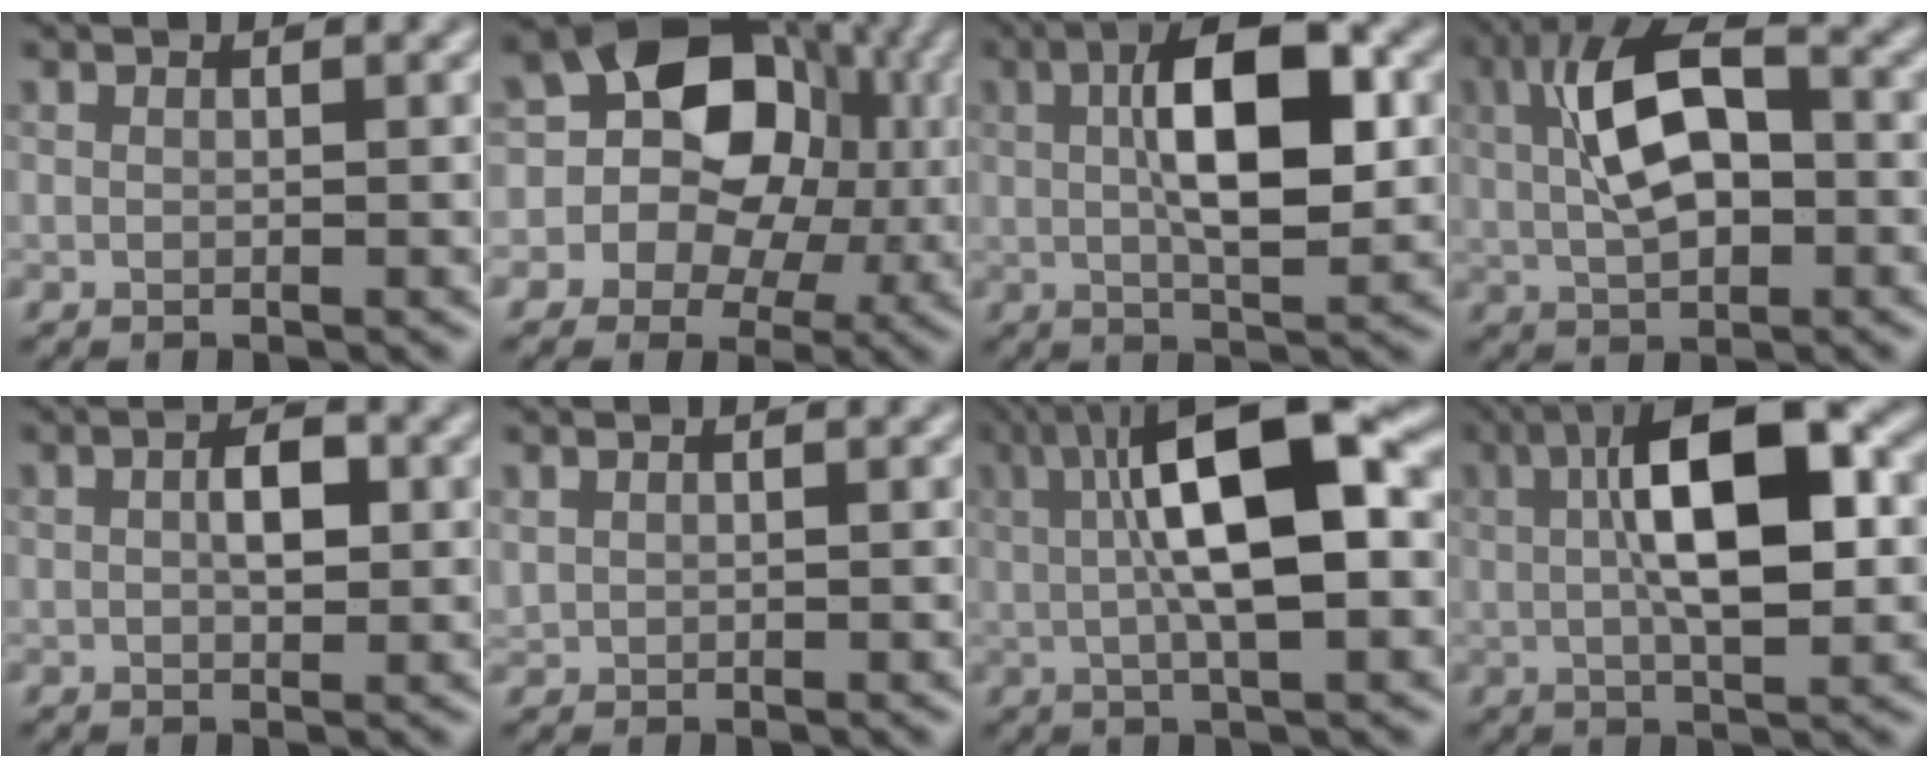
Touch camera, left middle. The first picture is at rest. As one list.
[{"total": 11.3, "force": [0.4, 9.4, 6.3], "torque": [-0.089, 0.018, -0.016]}, {"total": 8.0, "force": [0.8, 2.9, 7.4], "torque": [-0.122, 0.012, 0.013]}, {"total": 7.7, "force": [-0.3, 3.7, 6.7], "torque": [-0.136, 0.023, -0.008]}, {"total": 1.8, "force": [-0.3, 0.7, 1.6], "torque": [-0.037, 0.007, 0.002]}, {"total": 0.0}, {"total": 10.3, "force": [0.7, 3.1, 9.8], "torque": [-0.158, 0.020, 0.012]}, {"total": 9.0, "force": [0.9, 3.0, 8.5], "torque": [-0.137, 0.018, 0.012]}]